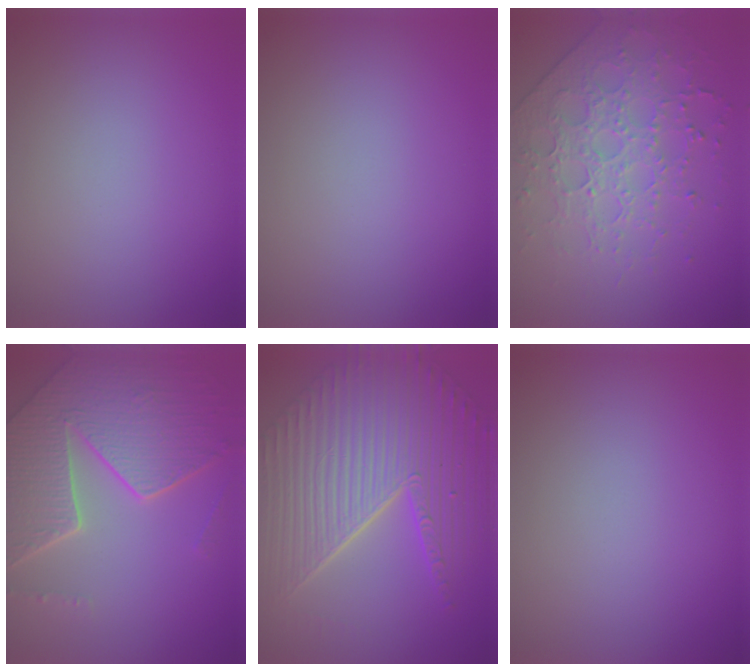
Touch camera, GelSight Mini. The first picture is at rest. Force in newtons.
{"total": 0.0}
{"total": 4.0, "press": 4.0, "slide": 0.1}
{"total": 8.4, "press": 6.0, "slide": 5.9}
{"total": 10.9, "press": 7.2, "slide": 8.1}
{"total": 0.0}